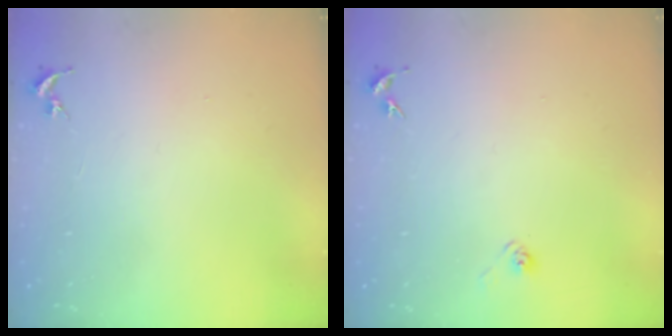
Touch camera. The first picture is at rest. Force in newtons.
{"total": 3.2, "press": 3.0, "slide": 1.3}